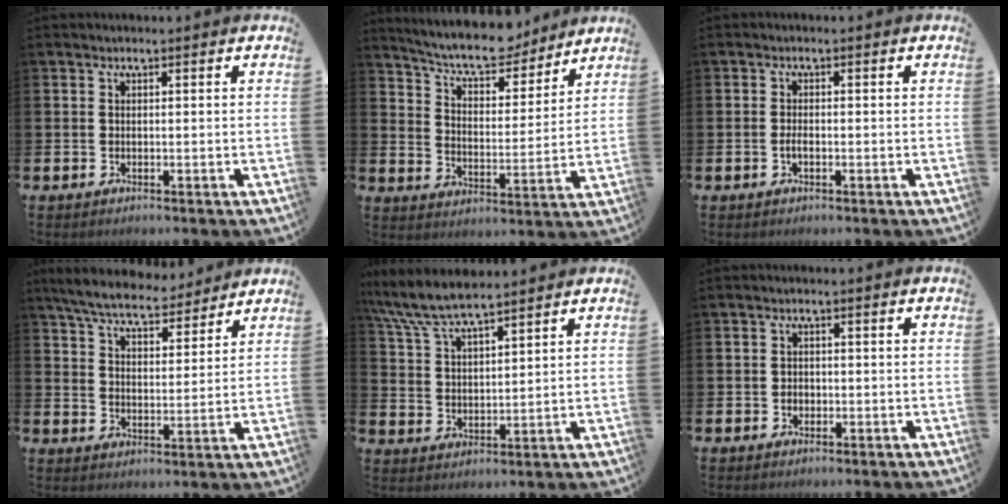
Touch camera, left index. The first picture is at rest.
{"total": 8.5, "force": [7.9, 1.8, 2.5], "torque": [-0.068, -0.054, 0.138]}
{"total": 1.3, "force": [-0.4, 0.5, 1.1], "torque": [-0.024, 0.002, -0.008]}
{"total": 7.1, "force": [6.7, 1.4, 1.9], "torque": [-0.059, -0.035, 0.118]}
{"total": 7.3, "force": [6.8, 0.9, 2.5], "torque": [-0.074, -0.026, 0.122]}
{"total": 1.4, "force": [-0.3, 1.2, 0.6], "torque": [0.000, 0.002, -0.011]}